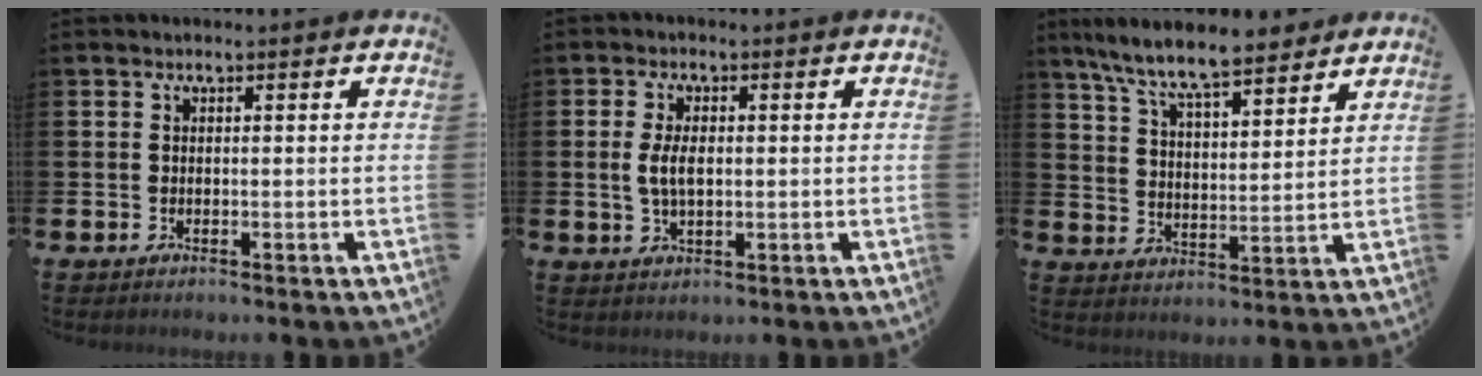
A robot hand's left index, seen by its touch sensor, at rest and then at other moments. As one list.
[{"total": 4.1, "force": [0.4, 2.1, 3.5], "torque": [-0.071, 0.005, 0.001]}, {"total": 9.1, "force": [8.3, 1.4, 3.4], "torque": [-0.090, -0.042, 0.148]}]